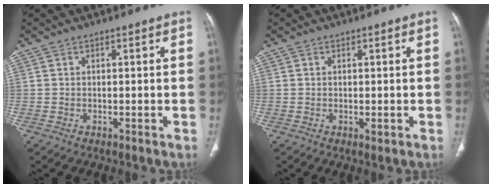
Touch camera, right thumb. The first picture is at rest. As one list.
[{"total": 0.8, "force": [-0.1, 0.4, 0.6], "torque": [-0.010, -0.003, 0.000]}]